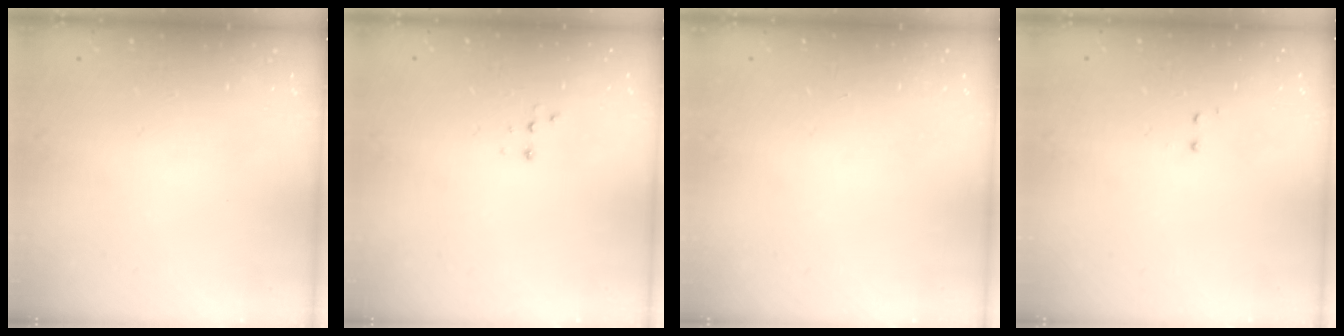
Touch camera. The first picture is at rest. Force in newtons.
{"total": 2.7, "press": 2.7, "slide": 0.5}
{"total": 0.0}
{"total": 0.5, "press": 0.5, "slide": 0.3}